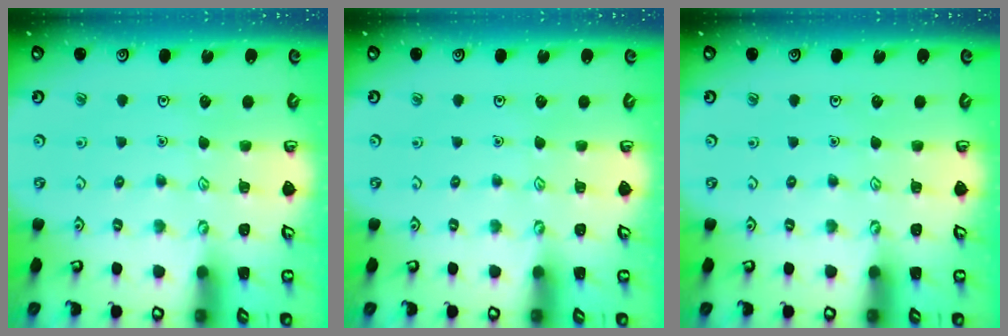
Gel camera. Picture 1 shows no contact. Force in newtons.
{"total": 0.0}
{"total": 0.0}